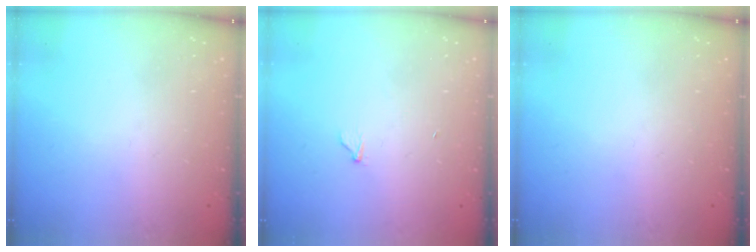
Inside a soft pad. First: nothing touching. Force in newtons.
{"total": 3.3, "press": 3.3, "slide": 0.3}
{"total": 0.0}